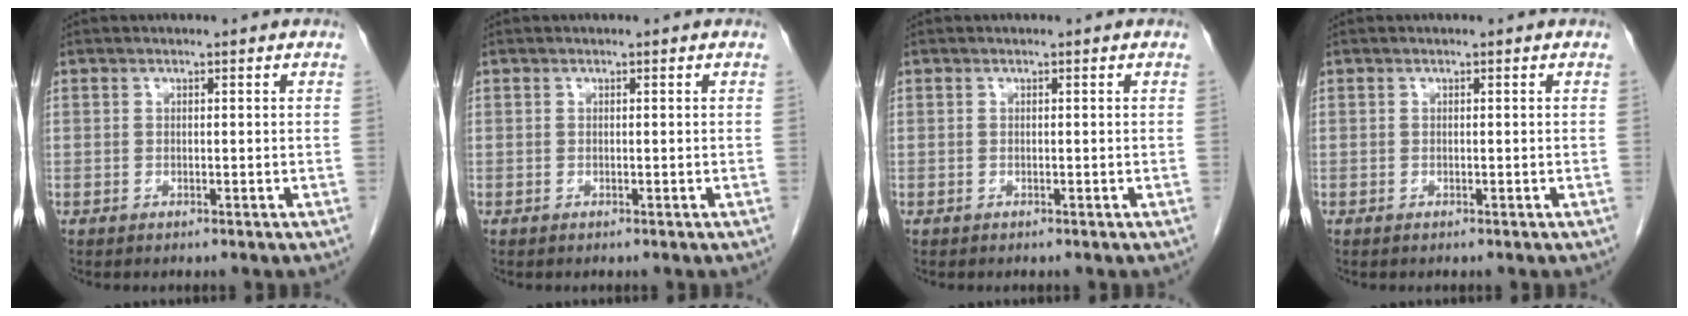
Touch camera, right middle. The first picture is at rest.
{"total": 0.0}
{"total": 0.0}
{"total": 0.0}